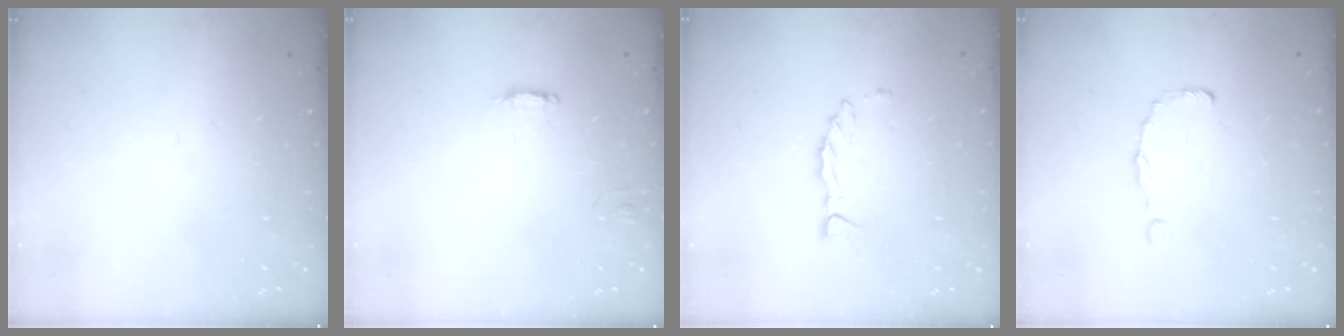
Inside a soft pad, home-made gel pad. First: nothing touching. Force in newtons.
{"total": 6.1, "press": 6.1, "slide": 0.6}
{"total": 1.5, "press": 1.5, "slide": 0.4}
{"total": 0.0}